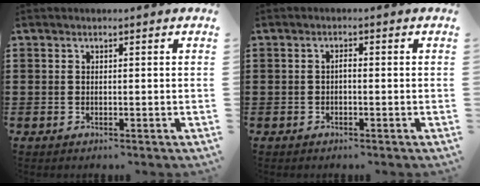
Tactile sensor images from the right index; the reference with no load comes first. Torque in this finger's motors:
{"motor_torque": [0.41, 0.31, 0.02, 0.01]}